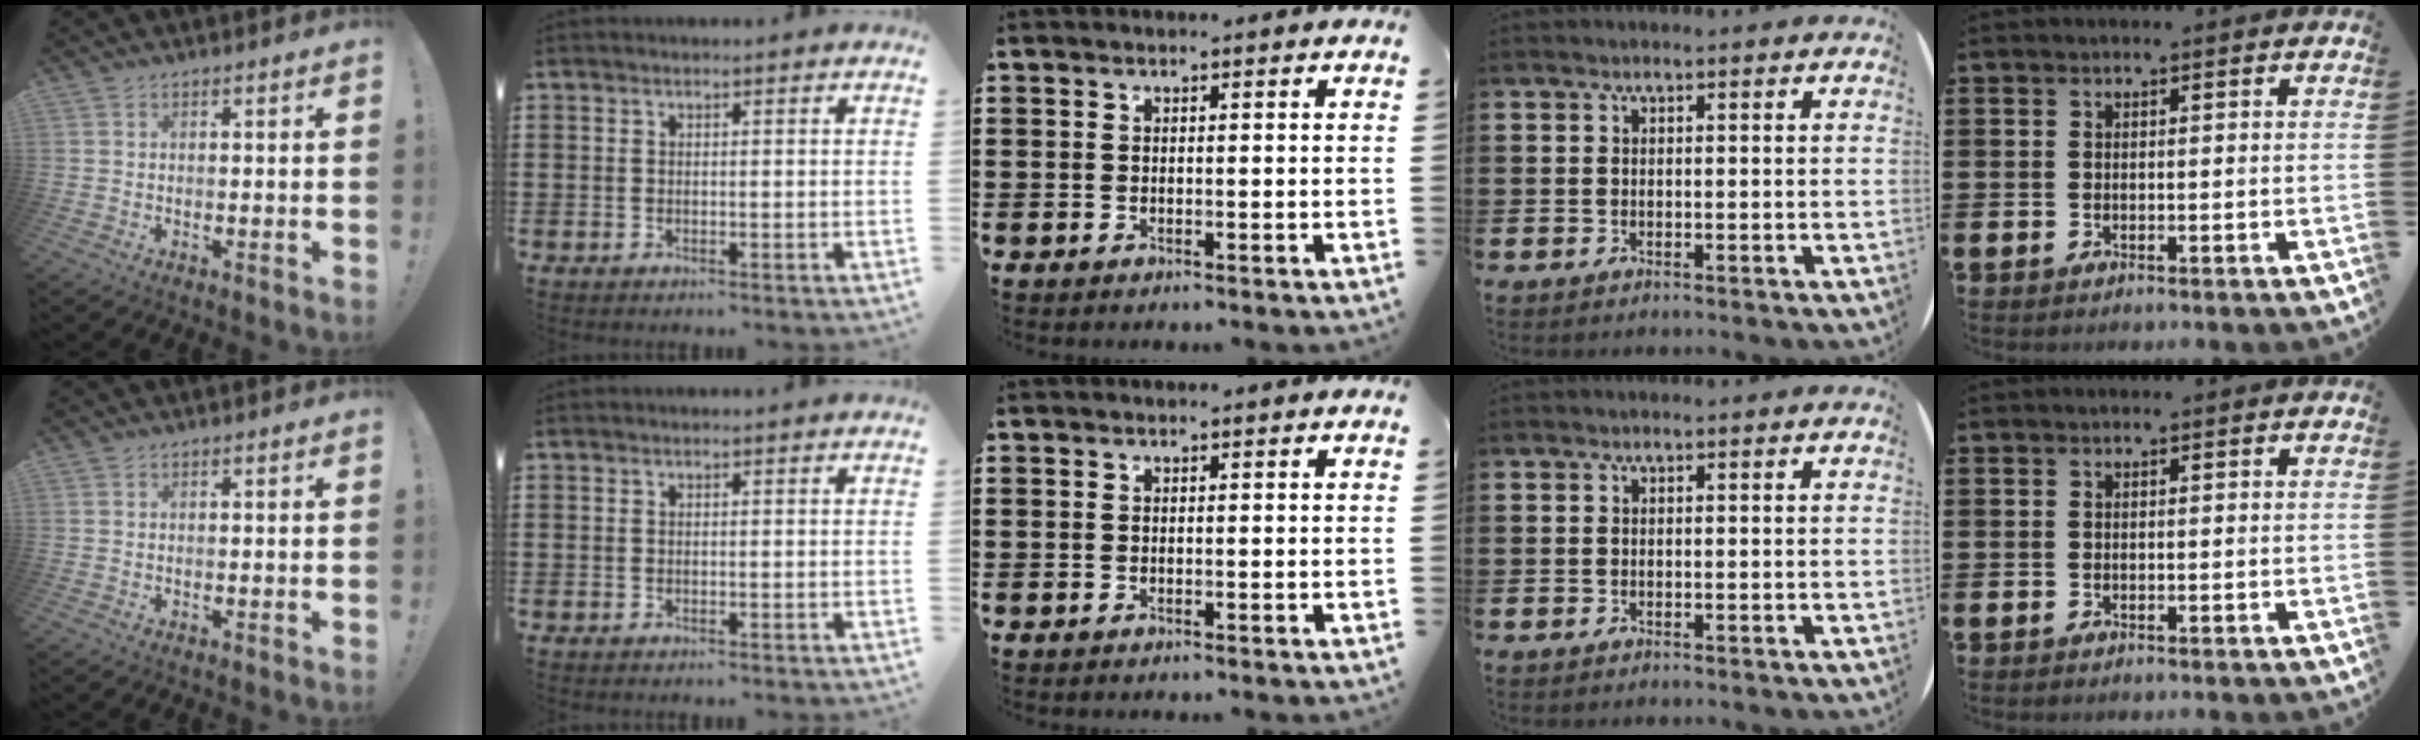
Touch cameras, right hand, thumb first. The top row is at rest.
{}